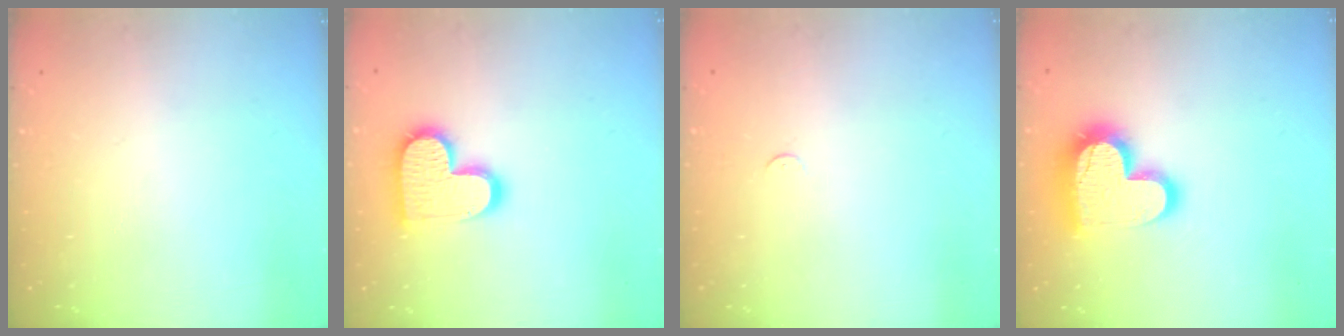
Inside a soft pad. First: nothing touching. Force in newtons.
{"total": 15.1, "press": 15.0, "slide": 0.9}
{"total": 2.3, "press": 2.3, "slide": 0.3}
{"total": 17.0, "press": 16.9, "slide": 1.3}